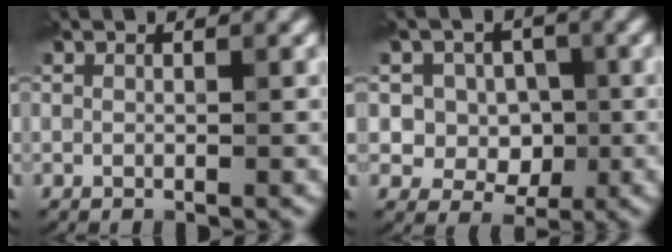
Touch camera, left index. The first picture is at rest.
{"total": 4.8, "force": [0.5, 4.3, 2.1], "torque": [-0.016, 0.010, -0.003]}